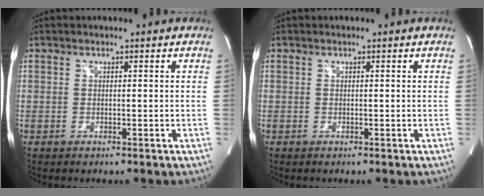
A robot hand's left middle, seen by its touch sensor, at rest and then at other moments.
{"total": 0.0}